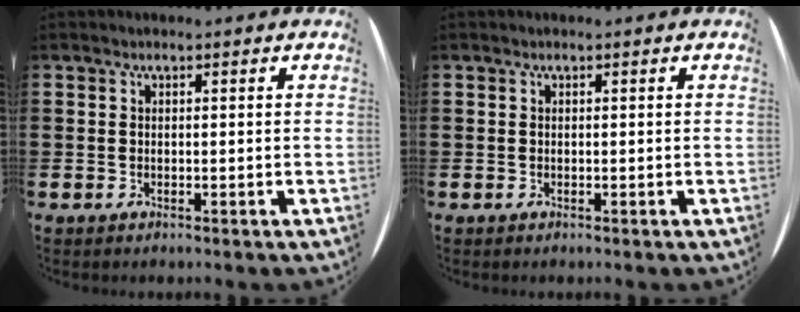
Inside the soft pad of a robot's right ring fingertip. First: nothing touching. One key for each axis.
{"total": 0.0}